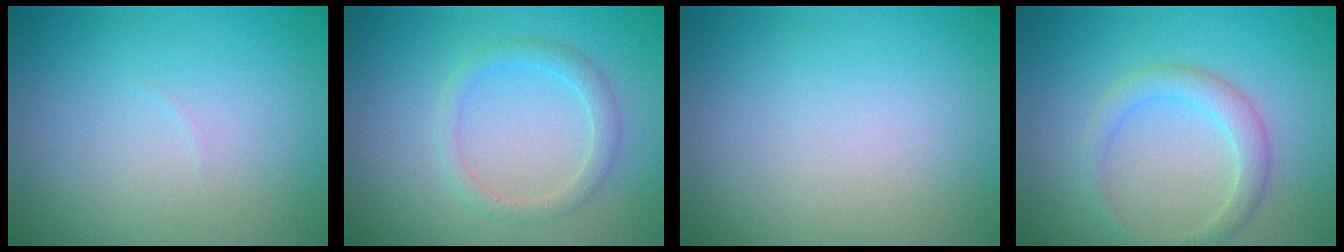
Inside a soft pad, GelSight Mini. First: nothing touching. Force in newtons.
{"total": 1.9, "press": 1.9, "slide": 0.0}
{"total": 0.0}
{"total": 2.5, "press": 2.5, "slide": 0.2}